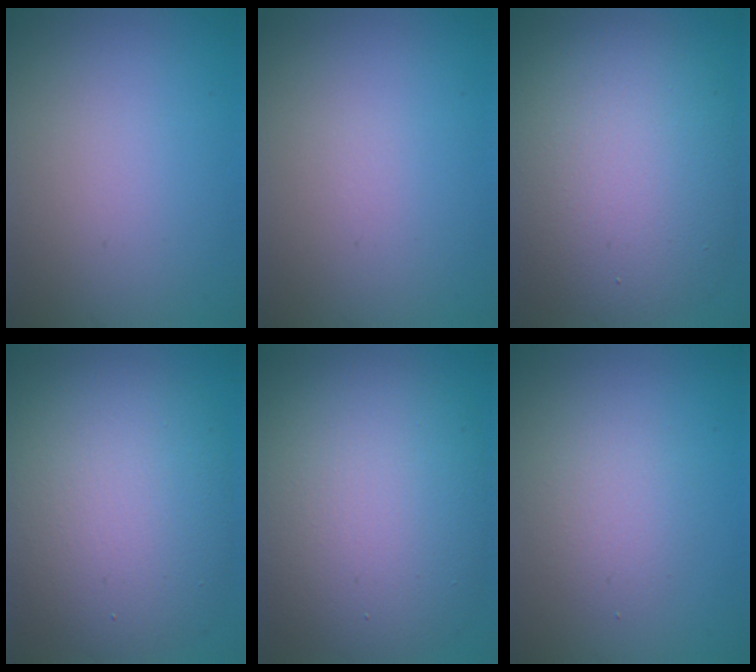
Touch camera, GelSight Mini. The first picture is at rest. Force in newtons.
{"total": 0.0}
{"total": 11.4, "press": 11.4, "slide": 0.6}
{"total": 10.4, "press": 10.4, "slide": 0.3}
{"total": 11.4, "press": 11.4, "slide": 0.8}
{"total": 2.4, "press": 2.4, "slide": 0.2}